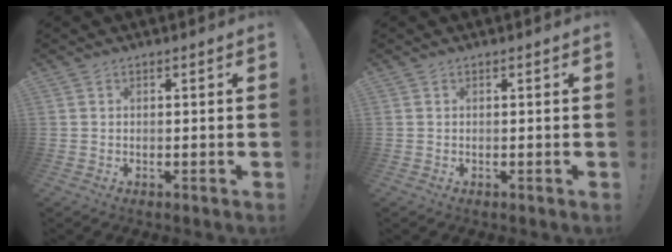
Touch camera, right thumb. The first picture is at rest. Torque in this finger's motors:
{"motor_torque": [0.00, 0.00, 0.00, 0.00, 0.00]}